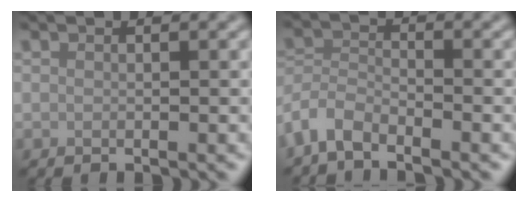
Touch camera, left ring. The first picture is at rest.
{"total": 3.0, "force": [-2.7, 0.9, 1.2], "torque": [-0.025, 0.000, -0.065]}